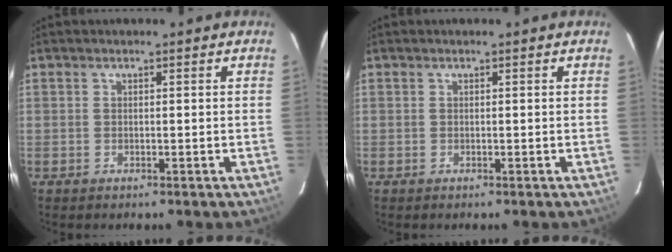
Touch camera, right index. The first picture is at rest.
{"total": 0.0}